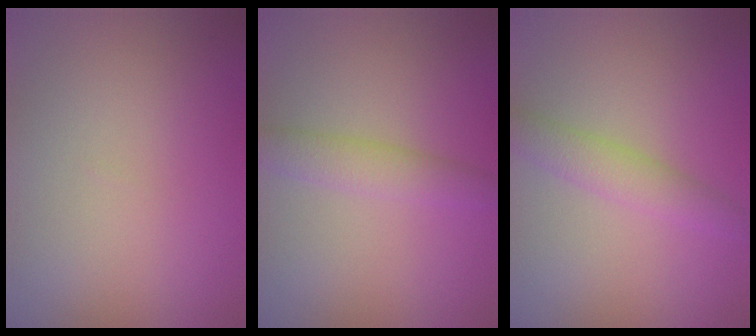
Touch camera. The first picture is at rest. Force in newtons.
{"total": 2.6, "press": 2.6, "slide": 0.0}
{"total": 2.6, "press": 2.6, "slide": 0.1}